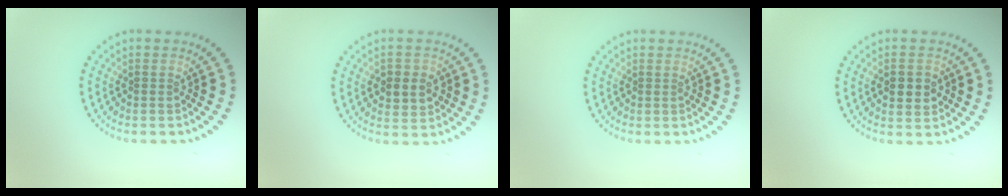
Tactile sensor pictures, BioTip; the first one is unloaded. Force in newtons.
{"total": 3.0, "press": 2.9, "slide": 0.6}
{"total": 0.0}
{"total": 2.5, "press": 2.5, "slide": 0.2}